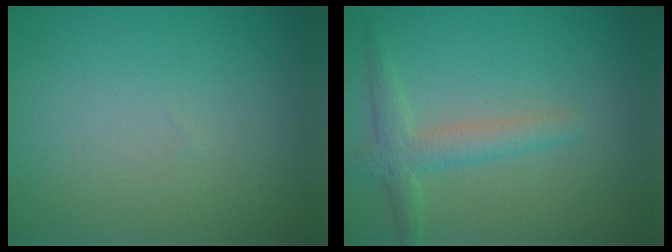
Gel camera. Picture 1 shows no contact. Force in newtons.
{"total": 2.8, "press": 2.8, "slide": 0.1}